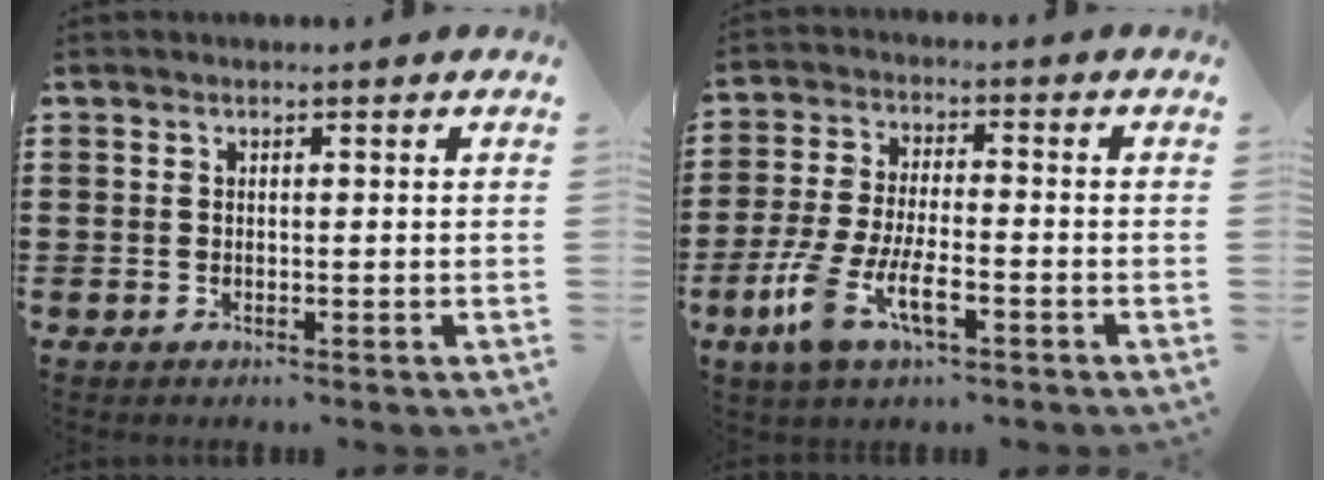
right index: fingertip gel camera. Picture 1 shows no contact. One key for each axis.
{"total": 8.5, "fx": -4.1, "fy": 2.9, "fz": 6.9, "tx": -0.166, "ty": -0.014, "tz": -0.078}